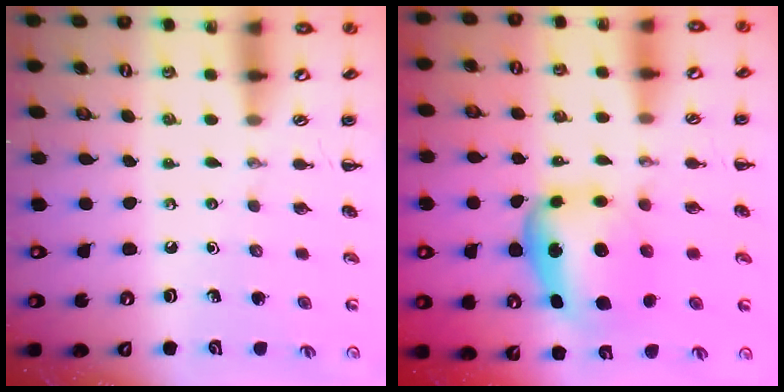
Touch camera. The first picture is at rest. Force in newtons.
{"total": 7.0, "press": 6.8, "slide": 1.5}